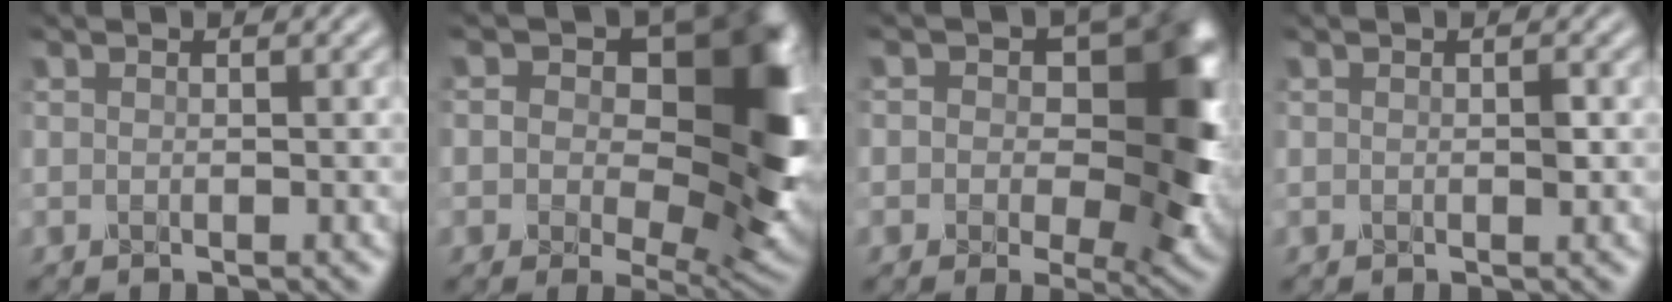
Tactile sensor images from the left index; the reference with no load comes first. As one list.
[{"total": 14.3, "force": [2.5, 8.6, 11.2], "torque": [-0.128, -0.002, 0.039]}, {"total": 12.6, "force": [2.0, 7.8, 9.7], "torque": [-0.099, 0.003, 0.025]}, {"total": 0.6, "force": [0.0, 0.1, 0.6], "torque": [-0.011, -0.001, 0.001]}]